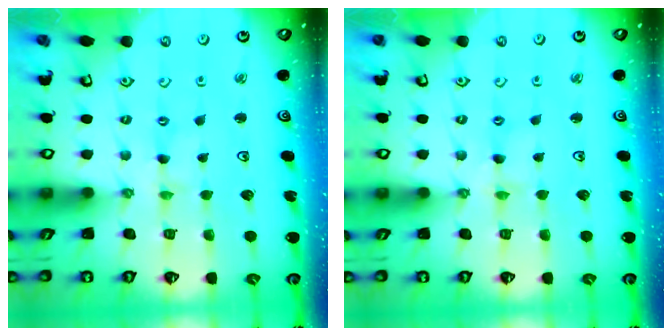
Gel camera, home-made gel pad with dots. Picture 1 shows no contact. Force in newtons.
{"total": 2.2, "press": 2.2, "slide": 0.3}